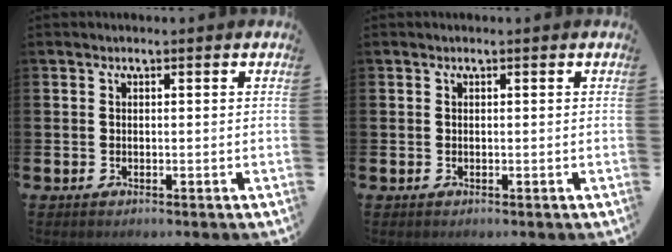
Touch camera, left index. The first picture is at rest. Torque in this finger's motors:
{"motor_torque": [0.06, -0.21, 0.03, 0.00]}